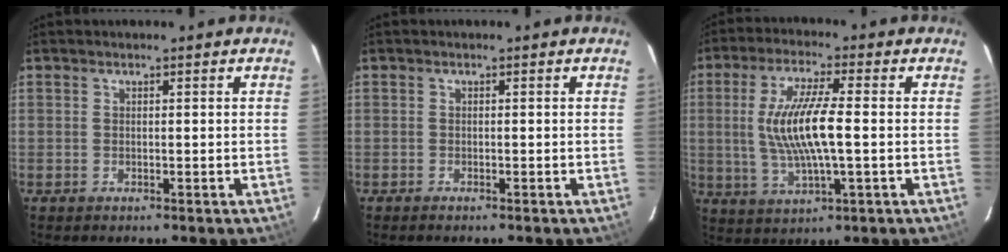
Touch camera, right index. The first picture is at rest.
{"total": 0.7, "force": [-0.6, 0.2, 0.3], "torque": [-0.008, -0.002, -0.013]}
{"total": 11.7, "force": [-0.1, 2.3, 11.5], "torque": [-0.224, -0.004, 0.002]}